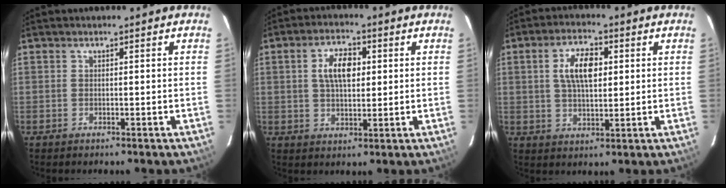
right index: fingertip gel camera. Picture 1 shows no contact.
{"total": 7.0, "force": [1.5, 3.7, 5.8], "torque": [-0.104, 0.013, 0.028]}
{"total": 8.0, "force": [1.8, 3.8, 6.8], "torque": [-0.125, 0.012, 0.035]}